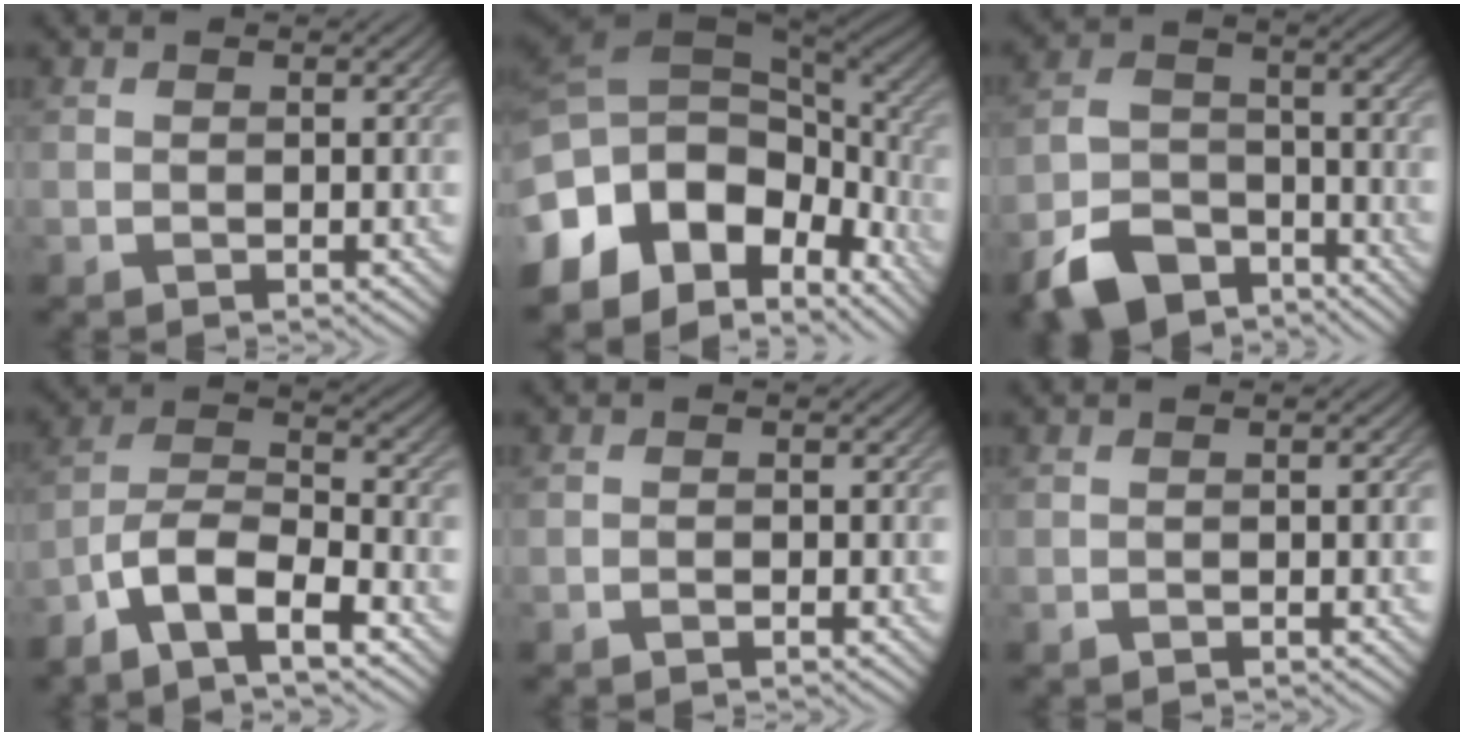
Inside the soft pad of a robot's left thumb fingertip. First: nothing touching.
{"total": 17.4, "force": [-4.7, 10.8, 12.8], "torque": [-0.263, -0.021, -0.068]}
{"total": 10.7, "force": [-7.5, 5.6, 5.2], "torque": [-0.115, -0.016, -0.147]}
{"total": 9.5, "force": [-6.4, 3.3, 6.2], "torque": [-0.122, -0.004, -0.134]}
{"total": 0.6, "force": [-0.5, 0.2, 0.2], "torque": [-0.002, 0.000, -0.009]}
{"total": 1.1, "force": [-0.6, 0.2, 0.8], "torque": [-0.012, 0.005, -0.011]}